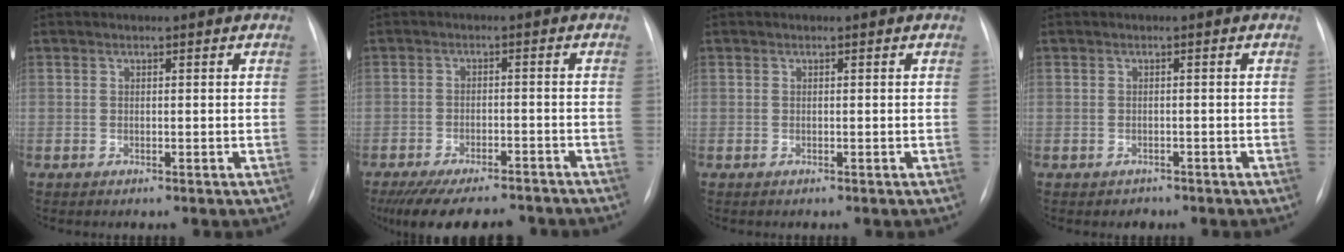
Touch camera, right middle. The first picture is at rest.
{"total": 14.1, "force": [-12.2, 3.8, 5.8], "torque": [-0.117, -0.009, -0.169]}
{"total": 0.0}
{"total": 1.3, "force": [-0.9, 0.9, 0.0], "torque": [-0.005, 0.003, -0.011]}